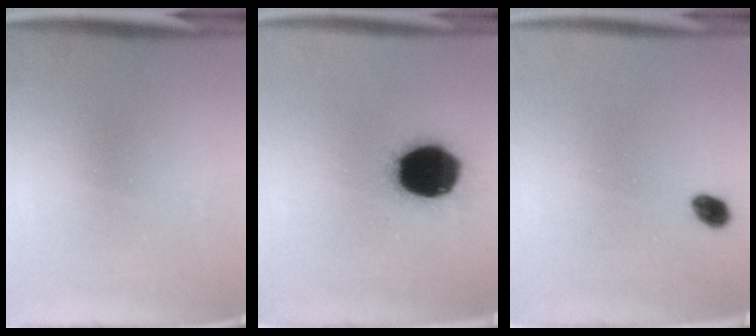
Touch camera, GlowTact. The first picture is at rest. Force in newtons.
{"total": 19.1}
{"total": 2.2}